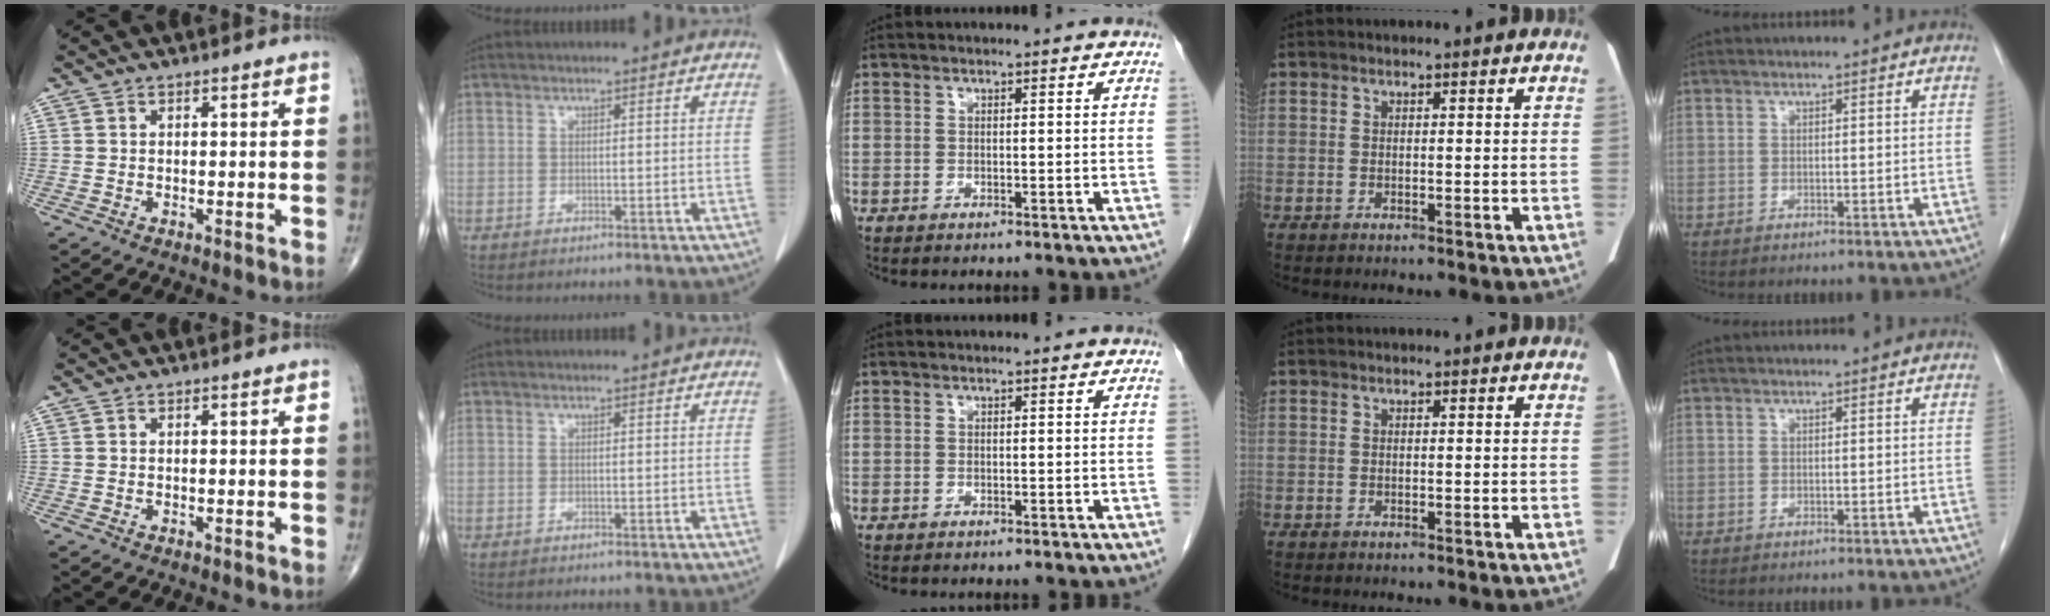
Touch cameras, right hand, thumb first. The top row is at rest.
{}